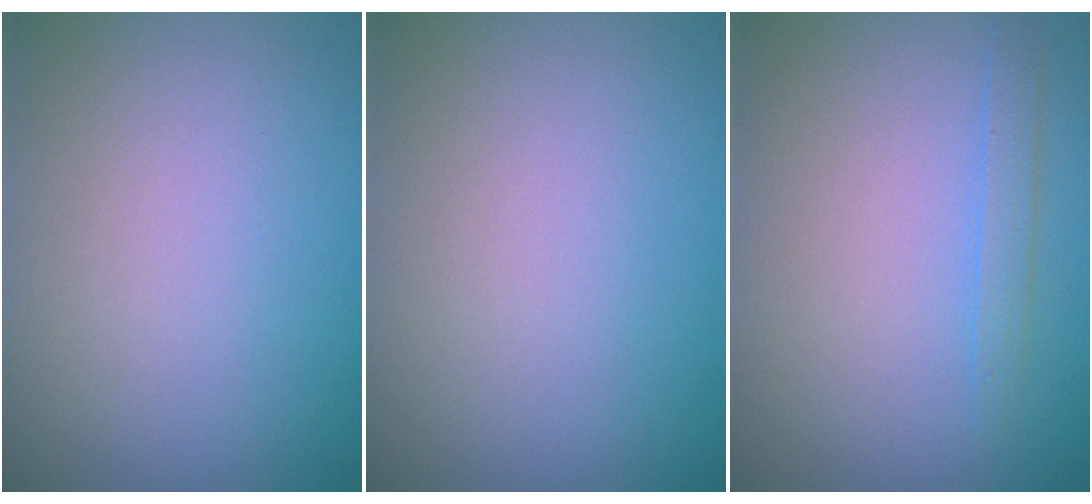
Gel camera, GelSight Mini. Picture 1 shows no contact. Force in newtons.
{"total": 0.0}
{"total": 1.3, "press": 1.3, "slide": 0.2}